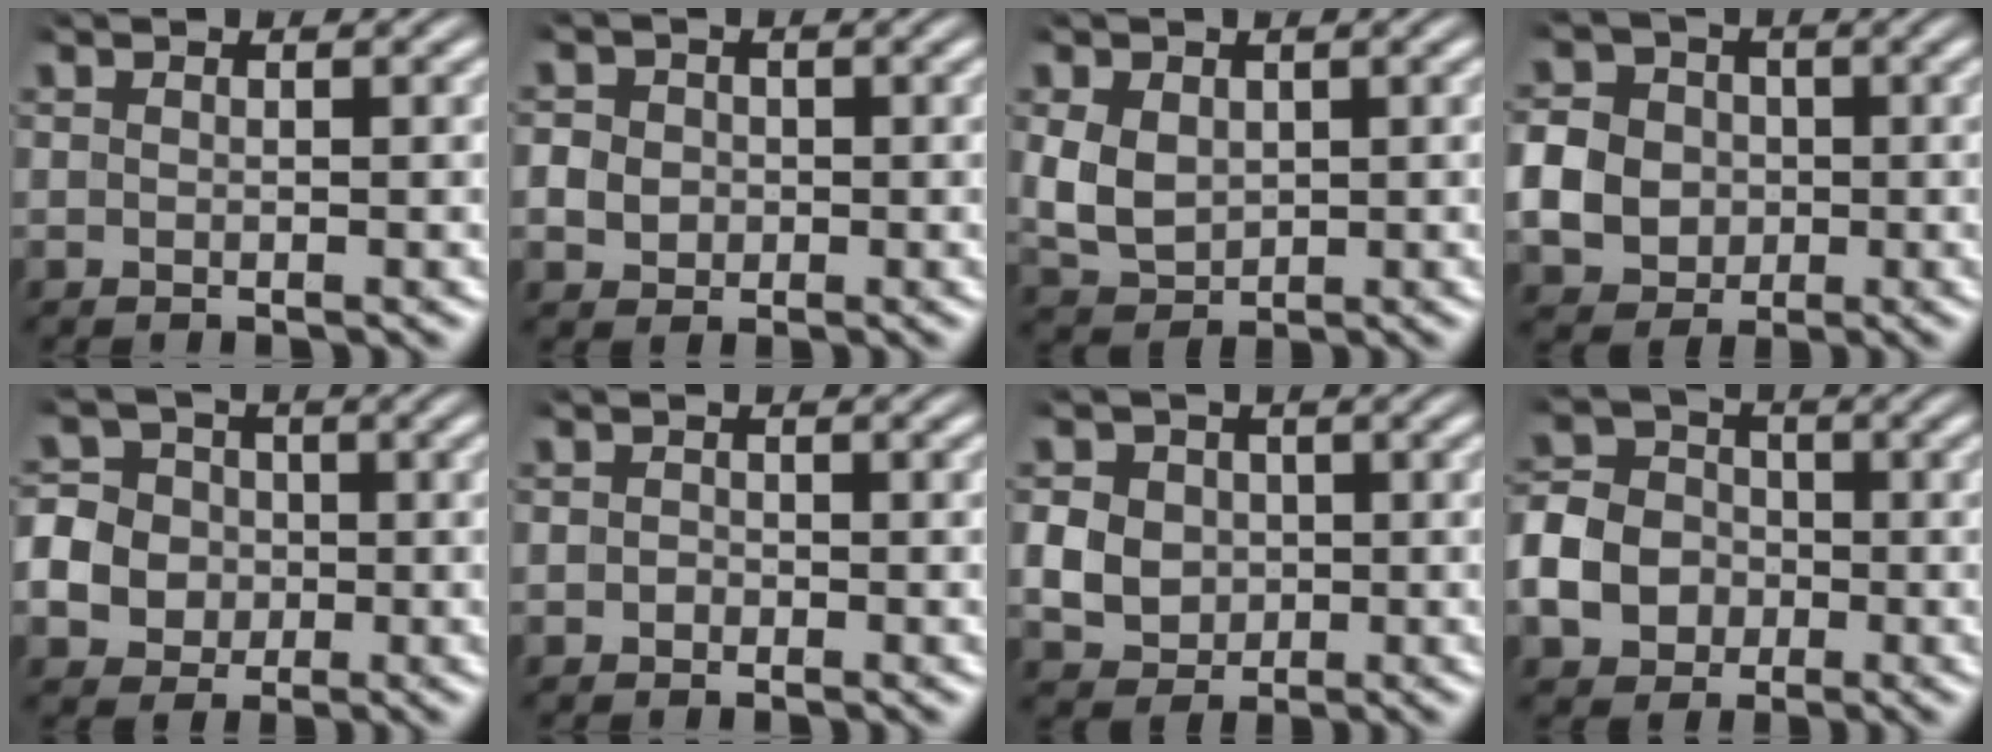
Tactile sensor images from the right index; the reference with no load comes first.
{"total": 3.7, "force": [-0.4, 3.5, 1.2], "torque": [-0.029, -0.011, -0.006]}
{"total": 5.5, "force": [-0.2, 4.8, 2.7], "torque": [-0.083, -0.028, 0.013]}
{"total": 9.3, "force": [-0.7, 8.5, 3.8], "torque": [-0.086, -0.028, -0.013]}
{"total": 9.9, "force": [-1.3, 9.2, 3.2], "torque": [-0.094, -0.037, -0.023]}
{"total": 1.0, "force": [-0.6, 0.8, -0.1], "torque": [0.003, -0.009, -0.009]}
{"total": 7.0, "force": [-0.5, 6.5, 2.6], "torque": [-0.055, -0.019, -0.006]}
{"total": 8.0, "force": [-1.7, 7.1, 3.1], "torque": [-0.074, -0.022, -0.031]}